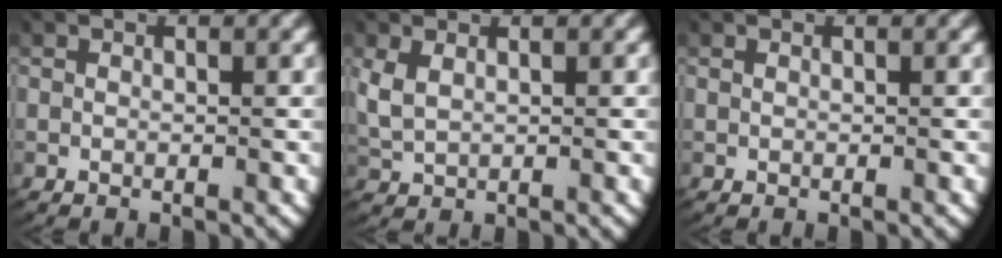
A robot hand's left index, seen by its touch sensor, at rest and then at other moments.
{"total": 3.0, "force": [0.6, 2.4, 1.6], "torque": [-0.052, -0.005, 0.019]}
{"total": 0.0}